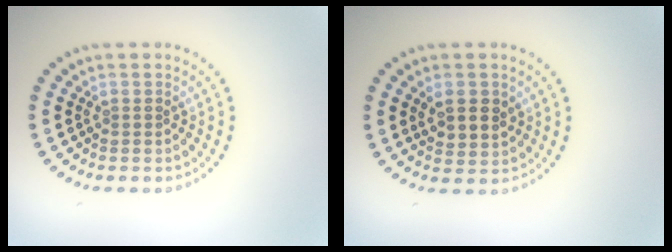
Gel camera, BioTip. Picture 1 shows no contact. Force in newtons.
{"total": 2.7, "press": 2.6, "slide": 0.7}